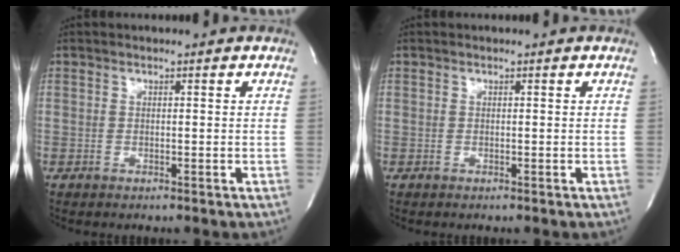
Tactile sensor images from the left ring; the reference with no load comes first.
{"total": 0.0}